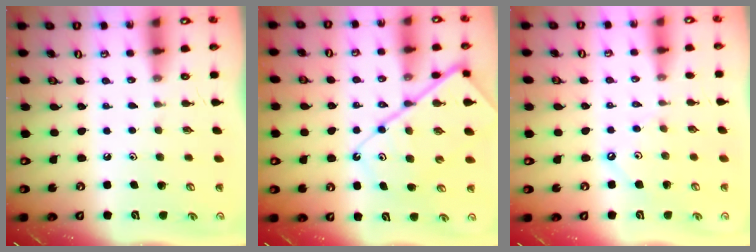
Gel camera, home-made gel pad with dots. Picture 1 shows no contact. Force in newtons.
{"total": 14.5, "press": 14.5, "slide": 1.3}
{"total": 2.1, "press": 2.1, "slide": 0.3}